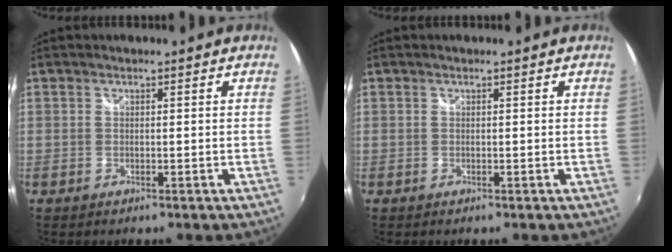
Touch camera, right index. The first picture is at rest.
{"total": 0.0}